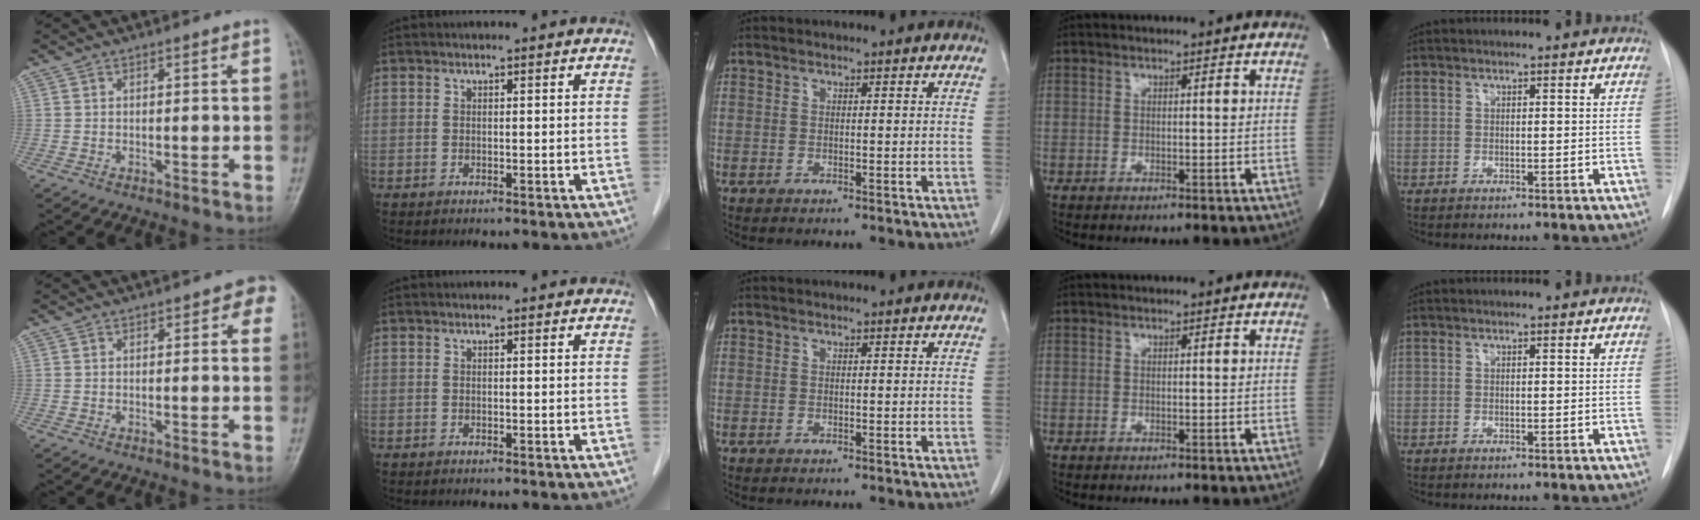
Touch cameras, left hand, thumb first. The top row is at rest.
{"thumb": {"total": 4.6, "force": [2.2, 2.5, 3.2], "torque": [0.006, -0.003, 0.017]}, "index": {"total": 1.1, "force": [1.0, 0.3, 0.3], "torque": [-0.010, 0.001, 0.005]}}